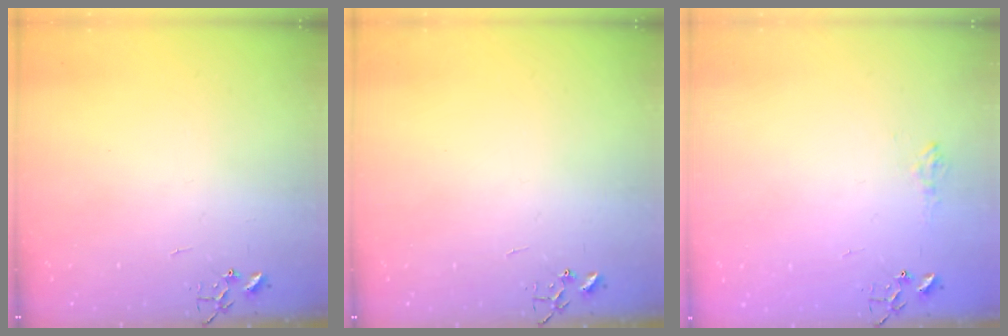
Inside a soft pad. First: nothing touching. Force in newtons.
{"total": 0.0}
{"total": 6.9, "press": 6.9, "slide": 0.5}